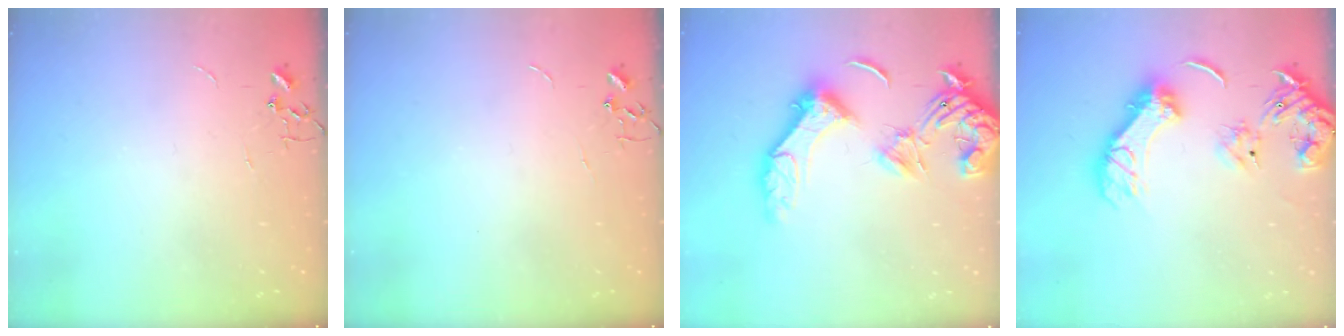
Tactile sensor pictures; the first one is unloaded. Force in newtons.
{"total": 0.0}
{"total": 17.5, "press": 17.4, "slide": 2.4}
{"total": 16.0, "press": 15.9, "slide": 1.7}